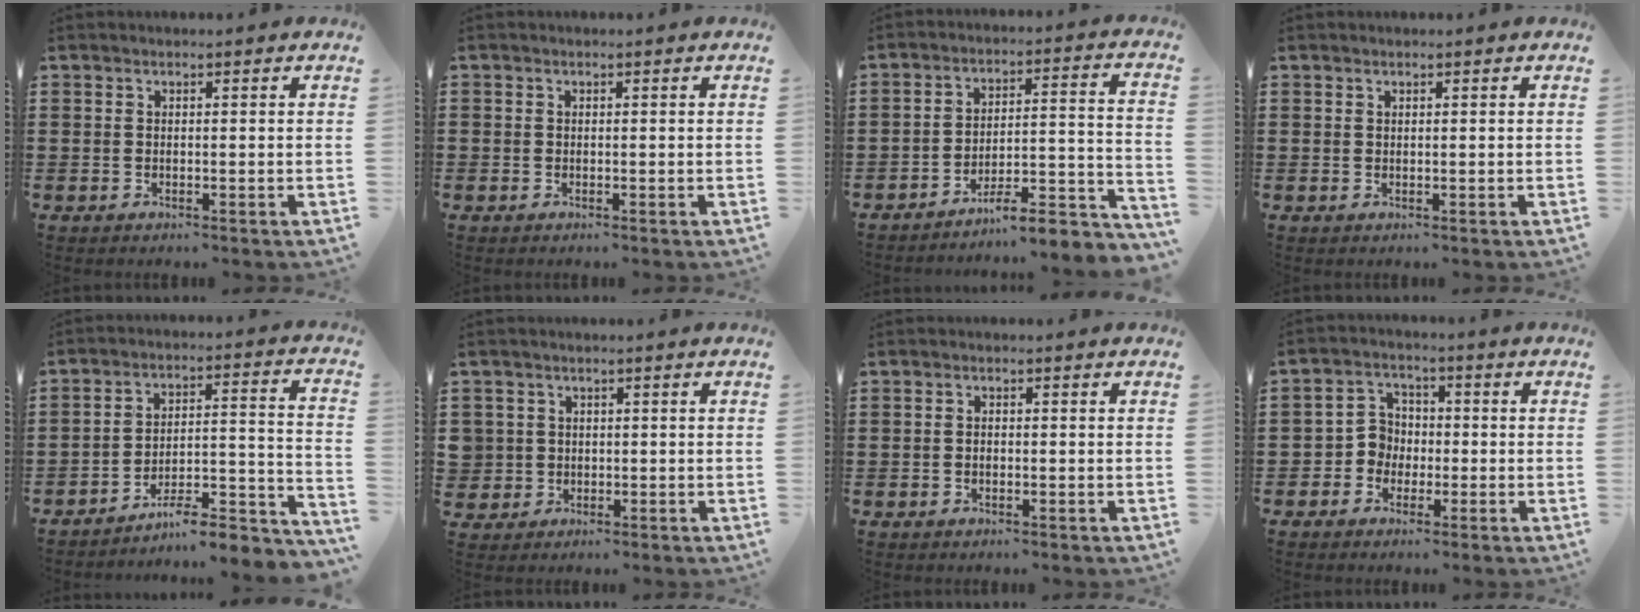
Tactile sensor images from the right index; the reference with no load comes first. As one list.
[{"total": 0.0}, {"total": 6.7, "force": [-6.0, 0.7, 2.8], "torque": [-0.040, -0.005, -0.118]}, {"total": 0.0}, {"total": 7.4, "force": [-6.7, 1.0, 3.0], "torque": [-0.037, 0.003, -0.129]}, {"total": 2.4, "force": [-0.2, 2.4, 0.0], "torque": [-0.014, 0.009, -0.007]}, {"total": 0.9, "force": [-0.5, 0.3, 0.6], "torque": [-0.012, -0.003, -0.011]}, {"total": 4.4, "force": [-1.1, 4.0, 1.3], "torque": [-0.040, 0.014, -0.024]}]